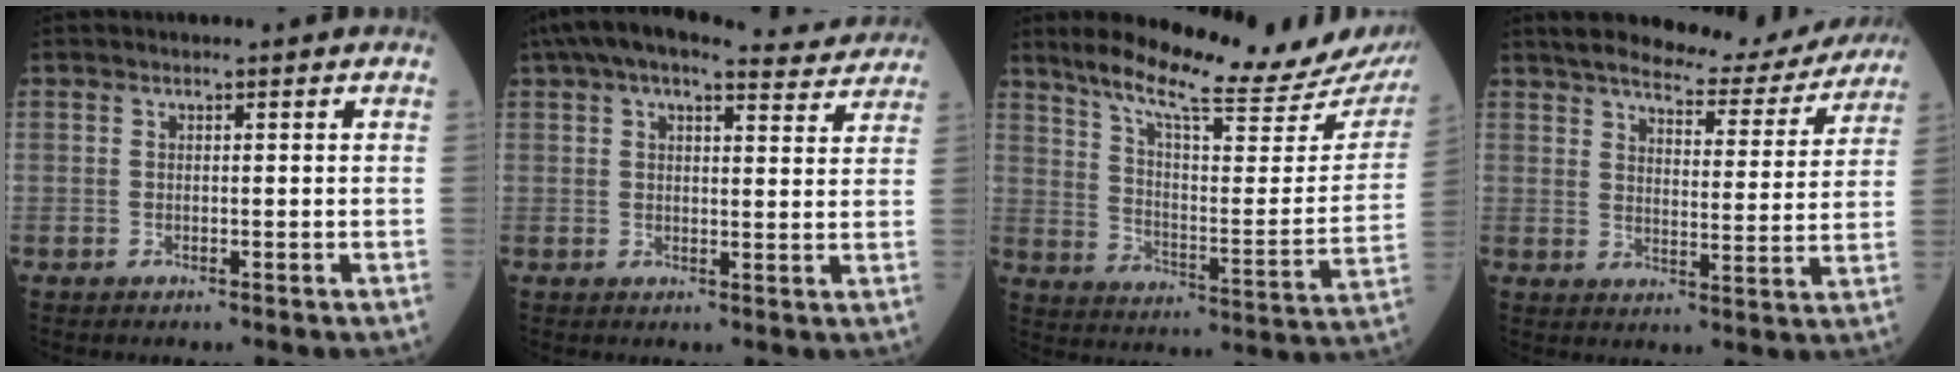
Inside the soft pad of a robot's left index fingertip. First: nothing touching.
{"total": 14.5, "force": [12.8, 3.5, 6.0], "torque": [-0.091, 0.036, 0.165]}
{"total": 23.5, "force": [20.3, 1.8, 11.6], "torque": [-0.186, -0.059, 0.278]}
{"total": 16.2, "force": [14.8, 3.4, 5.6], "torque": [-0.070, -0.013, 0.188]}